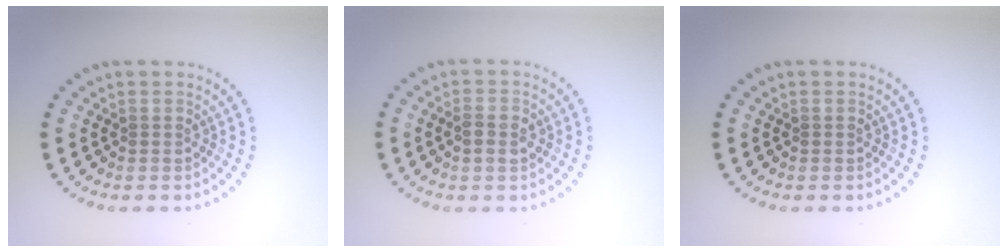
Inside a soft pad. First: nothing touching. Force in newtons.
{"total": 1.8, "press": 1.8, "slide": 0.1}
{"total": 0.0}